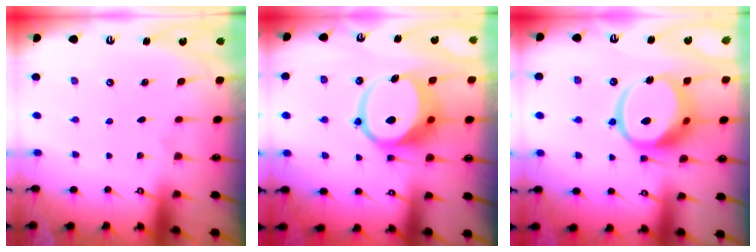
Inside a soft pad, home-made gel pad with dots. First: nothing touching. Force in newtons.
{"total": 13.2, "press": 13.2, "slide": 1.5}
{"total": 15.1, "press": 15.0, "slide": 1.7}